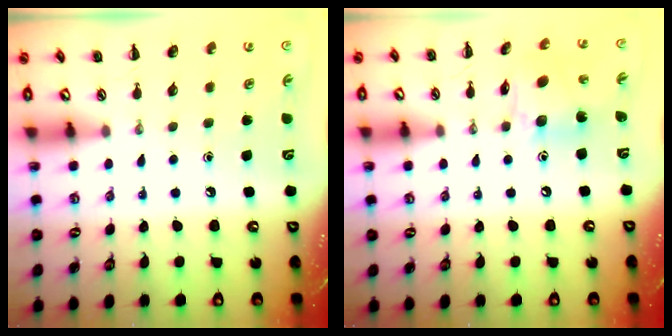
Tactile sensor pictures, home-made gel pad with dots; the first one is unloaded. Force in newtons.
{"total": 11.1, "press": 11.1, "slide": 1.0}